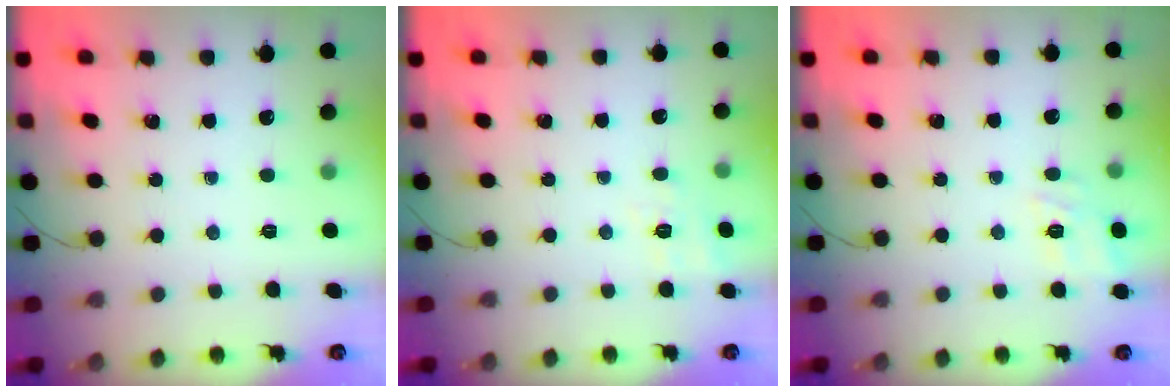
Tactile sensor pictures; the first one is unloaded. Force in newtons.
{"total": 8.9, "press": 8.7, "slide": 2.0}
{"total": 11.1, "press": 11.1, "slide": 0.9}